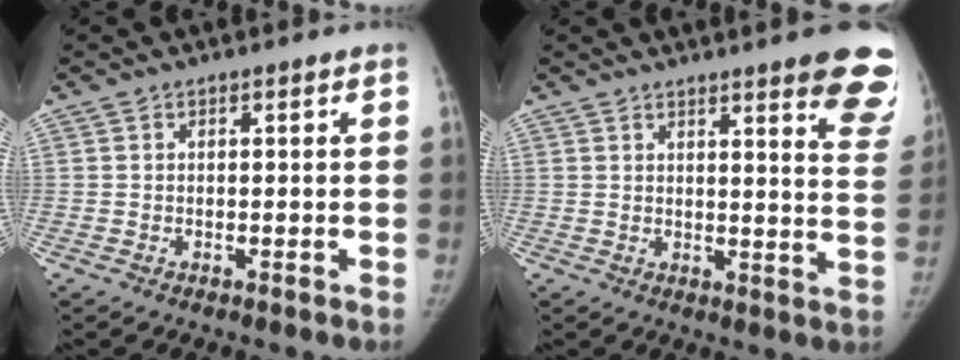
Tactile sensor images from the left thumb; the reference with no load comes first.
{"total": 13.2, "force": [8.9, 2.3, 9.6], "torque": [-0.084, -0.047, 0.089]}